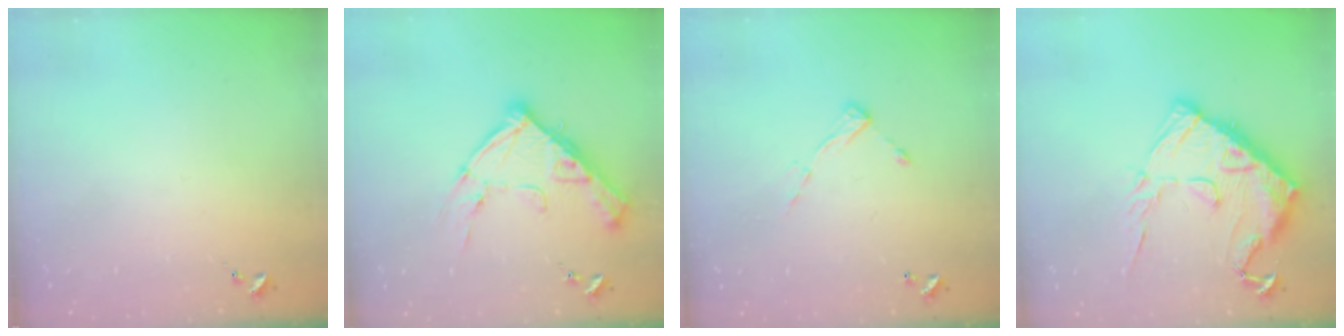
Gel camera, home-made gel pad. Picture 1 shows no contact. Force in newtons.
{"total": 17.3, "press": 17.2, "slide": 1.6}
{"total": 6.5, "press": 6.4, "slide": 0.6}
{"total": 18.7, "press": 18.6, "slide": 1.2}